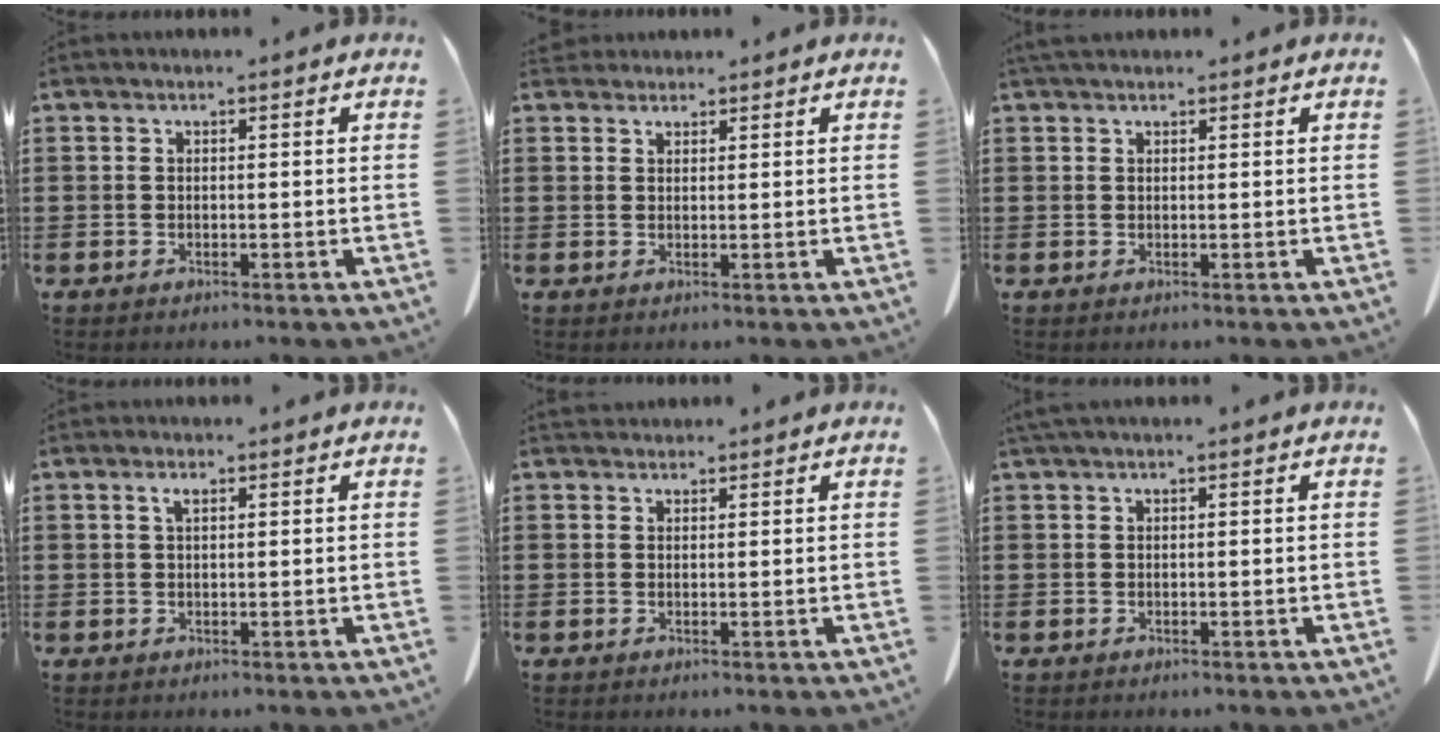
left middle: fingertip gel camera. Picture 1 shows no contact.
{"total": 1.8, "force": [1.6, 0.8, 0.2], "torque": [-0.008, 0.005, 0.032]}
{"total": 1.1, "force": [0.9, 0.5, 0.4], "torque": [-0.011, 0.003, 0.017]}
{"total": 1.5, "force": [0.7, 0.5, 1.2], "torque": [-0.026, 0.004, 0.011]}
{"total": 1.3, "force": [1.2, 0.5, 0.0], "torque": [-0.002, 0.002, 0.024]}
{"total": 0.8, "force": [0.5, 0.1, 0.7], "torque": [-0.015, 0.001, 0.009]}